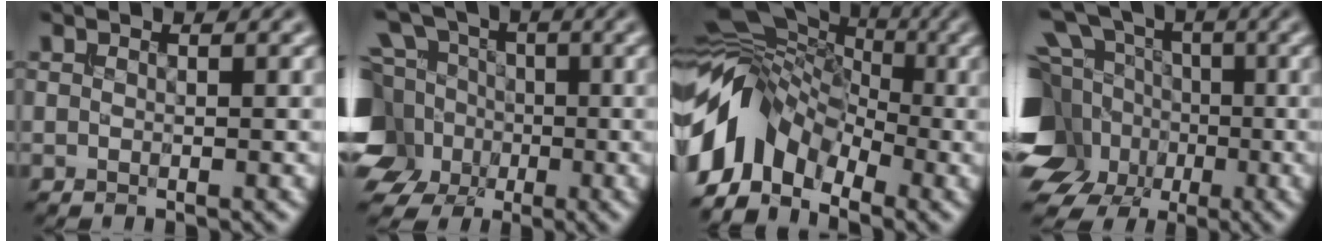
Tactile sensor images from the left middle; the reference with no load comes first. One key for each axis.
{"total": 11.9, "fx": 0.1, "fy": 10.3, "fz": 6.1, "tx": -0.155, "ty": 0.021, "tz": -0.030}
{"total": 7.6, "fx": -3.8, "fy": 5.3, "fz": 3.9, "tx": -0.068, "ty": 0.012, "tz": -0.084}
{"total": 16.2, "fx": -0.9, "fy": 13.9, "fz": 8.4, "tx": -0.201, "ty": 0.016, "tz": -0.041}